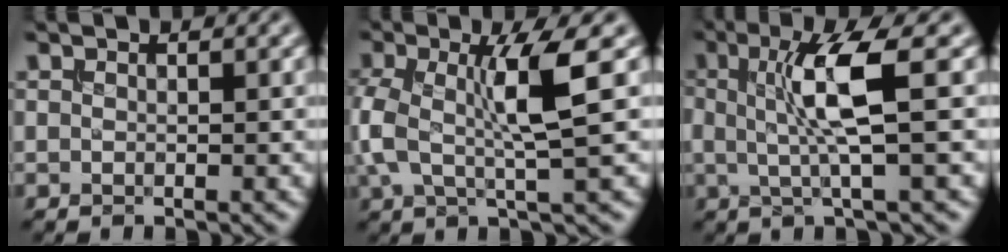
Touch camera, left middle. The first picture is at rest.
{"total": 5.9, "force": [0.6, 1.4, 5.7], "torque": [-0.128, 0.002, 0.007]}
{"total": 5.1, "force": [0.6, 0.6, 5.1], "torque": [-0.103, 0.000, 0.015]}